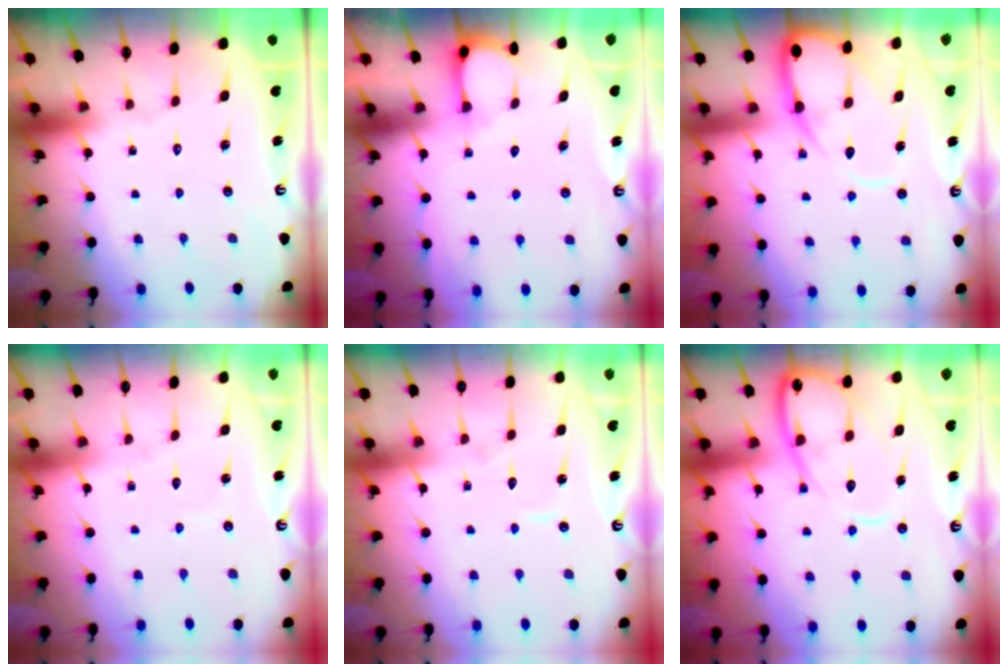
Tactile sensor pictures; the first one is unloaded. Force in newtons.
{"total": 2.9, "press": 2.9, "slide": 0.4}
{"total": 10.7, "press": 10.7, "slide": 1.0}
{"total": 2.4, "press": 2.4, "slide": 0.2}
{"total": 4.4, "press": 4.3, "slide": 0.5}
{"total": 11.9, "press": 11.9, "slide": 1.2}